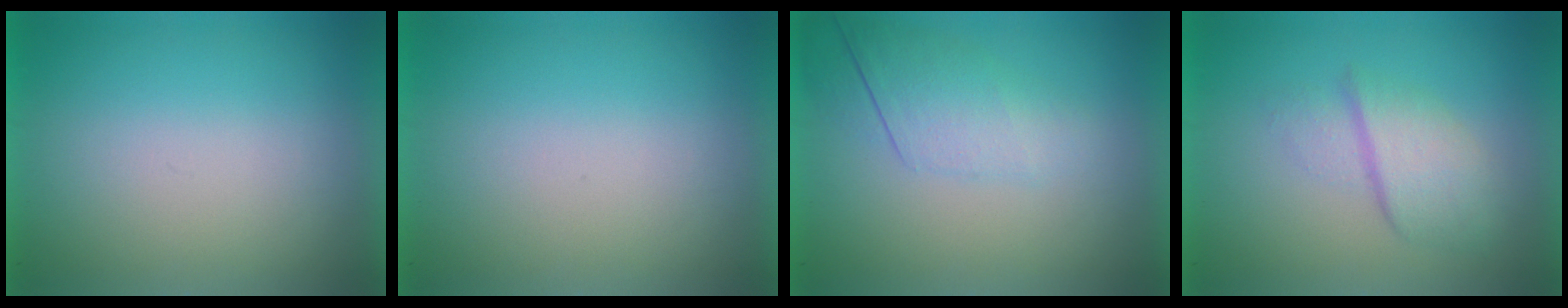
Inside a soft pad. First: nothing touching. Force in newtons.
{"total": 0.0}
{"total": 2.3}
{"total": 2.7}